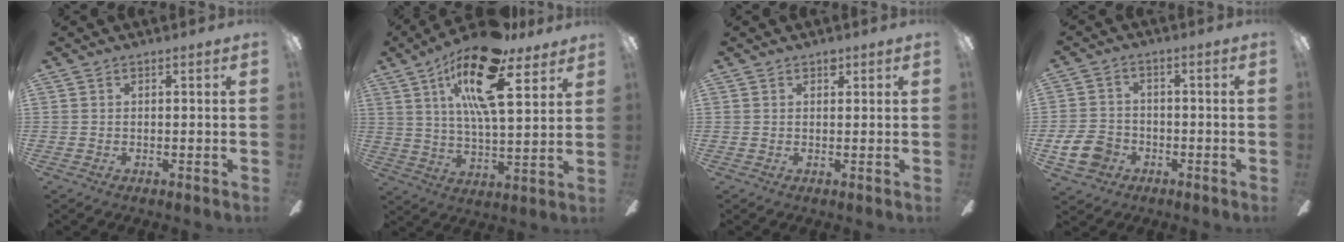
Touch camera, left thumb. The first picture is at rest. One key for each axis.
{"total": 19.5, "fx": 11.6, "fy": 6.3, "fz": 14.4, "tx": -0.252, "ty": -0.044, "tz": 0.189}
{"total": 1.5, "fx": 1.0, "fy": 0.9, "fz": 0.6, "tx": 0.004, "ty": -0.003, "tz": 0.015}
{"total": 8.4, "fx": -3.4, "fy": 6.4, "fz": 4.1, "tx": -0.097, "ty": 0.020, "tz": -0.065}